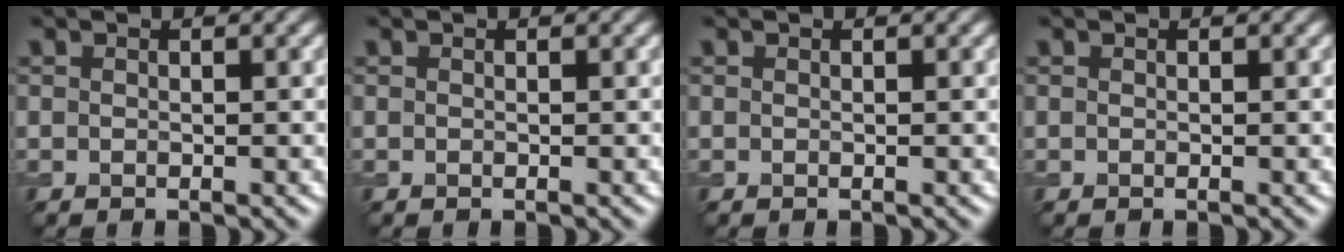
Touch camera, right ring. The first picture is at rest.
{"total": 0.0}
{"total": 0.0}
{"total": 0.0}